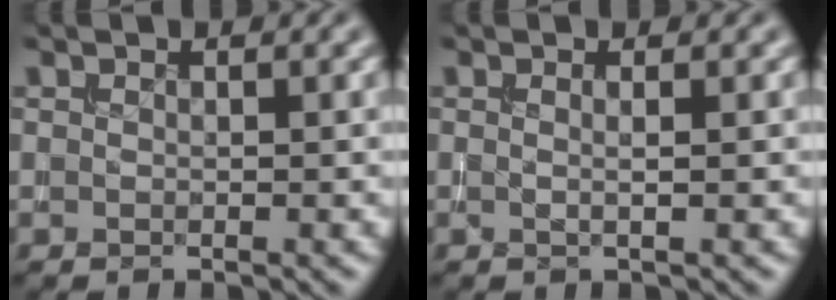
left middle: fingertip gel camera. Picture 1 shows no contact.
{"total": 0.7, "force": [0.0, 0.1, 0.6], "torque": [-0.006, 0.000, -0.007]}